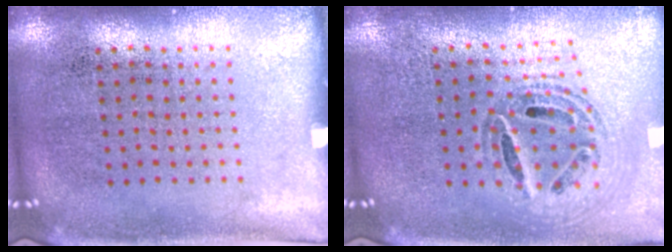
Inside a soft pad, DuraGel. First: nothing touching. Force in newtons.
{"total": 0.9, "press": 0.9, "slide": 0.2}